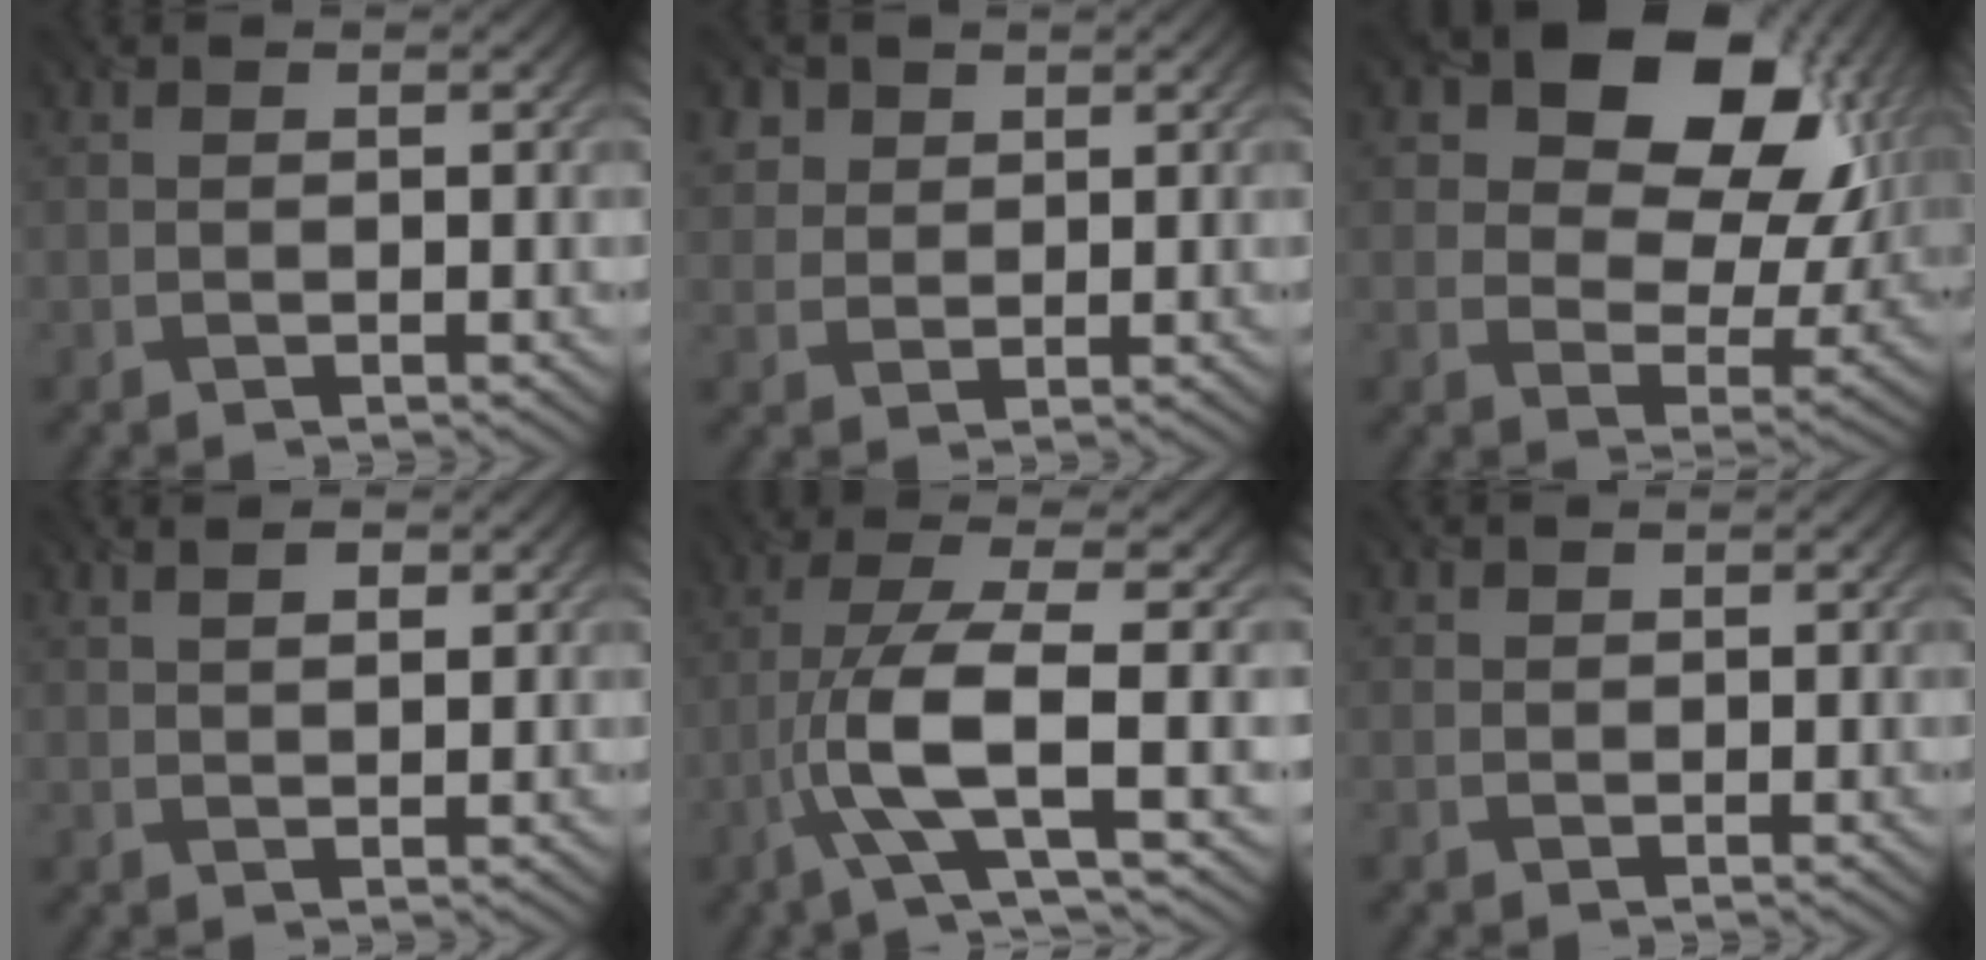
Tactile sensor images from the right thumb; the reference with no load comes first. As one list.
[{"total": 3.4, "force": [2.1, 2.5, 0.9], "torque": [-0.030, -0.006, 0.055]}, {"total": 17.0, "force": [7.2, 10.9, 10.9], "torque": [-0.164, 0.009, 0.115]}, {"total": 2.6, "force": [1.4, 1.0, 2.0], "torque": [-0.028, -0.006, 0.030]}, {"total": 7.9, "force": [-2.4, 1.6, 7.4], "torque": [-0.147, 0.011, -0.060]}, {"total": 0.5, "force": [0.2, 0.5, -0.1], "torque": [0.001, -0.001, 0.004]}]